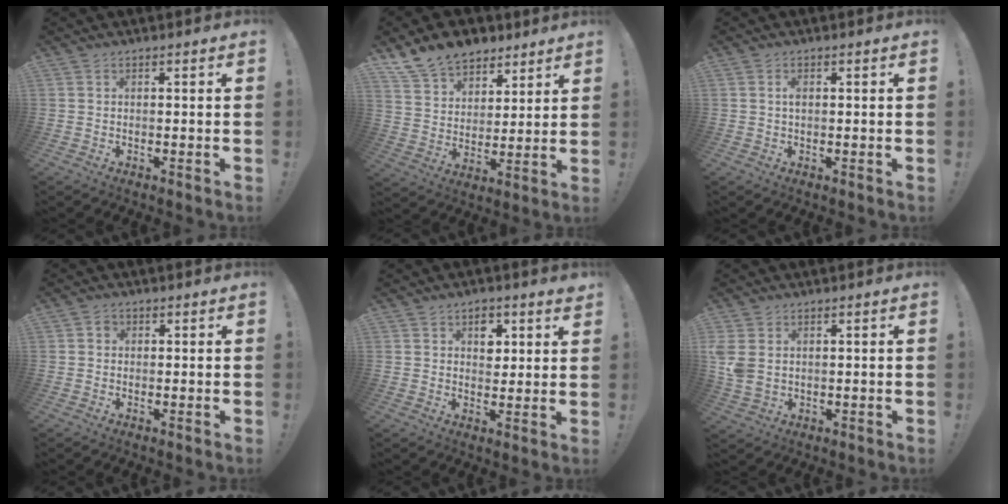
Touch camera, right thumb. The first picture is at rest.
{"total": 13.3, "force": [10.0, 8.1, 3.2], "torque": [-0.064, -0.070, 0.195]}
{"total": 1.3, "force": [0.0, 0.7, 1.1], "torque": [-0.017, 0.001, -0.002]}
{"total": 1.6, "force": [0.2, 1.4, 0.6], "torque": [-0.006, 0.003, 0.002]}
{"total": 5.5, "force": [2.5, 4.1, 2.7], "torque": [-0.018, -0.016, 0.040]}
{"total": 5.2, "force": [1.4, 3.6, 3.6], "torque": [-0.070, -0.007, 0.029]}